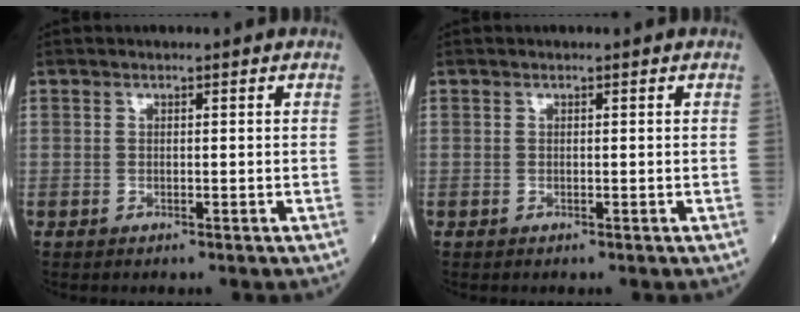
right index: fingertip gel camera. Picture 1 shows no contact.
{"total": 0.0}